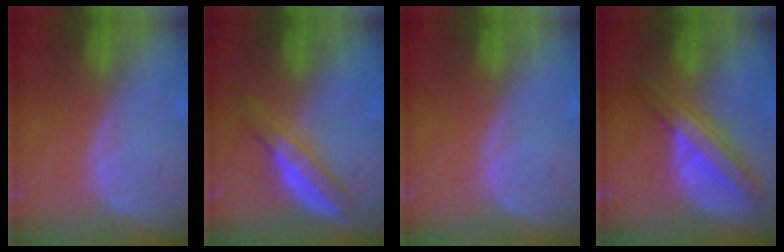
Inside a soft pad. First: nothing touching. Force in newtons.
{"total": 5.5, "press": 5.0, "slide": 2.2}
{"total": 0.0}
{"total": 8.2, "press": 6.9, "slide": 4.5}